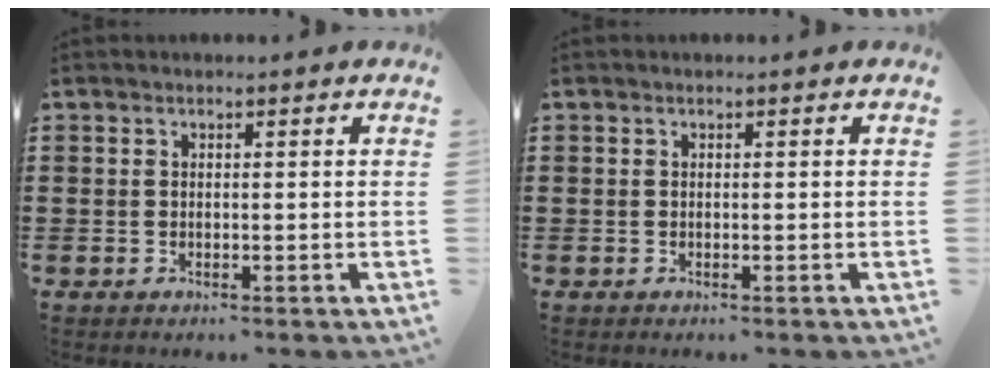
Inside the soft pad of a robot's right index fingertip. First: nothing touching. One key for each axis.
{"total": 0.0}